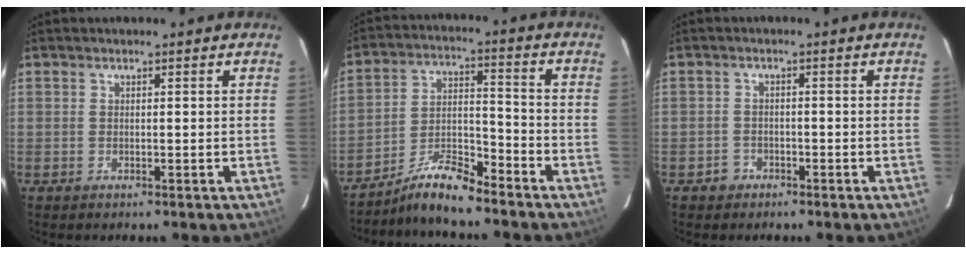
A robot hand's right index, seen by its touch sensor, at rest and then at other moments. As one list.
[{"total": 8.0, "force": [-7.2, 0.6, 3.4], "torque": [-0.068, 0.007, -0.131]}, {"total": 1.8, "force": [-1.1, 1.4, 0.1], "torque": [-0.003, 0.006, -0.018]}]